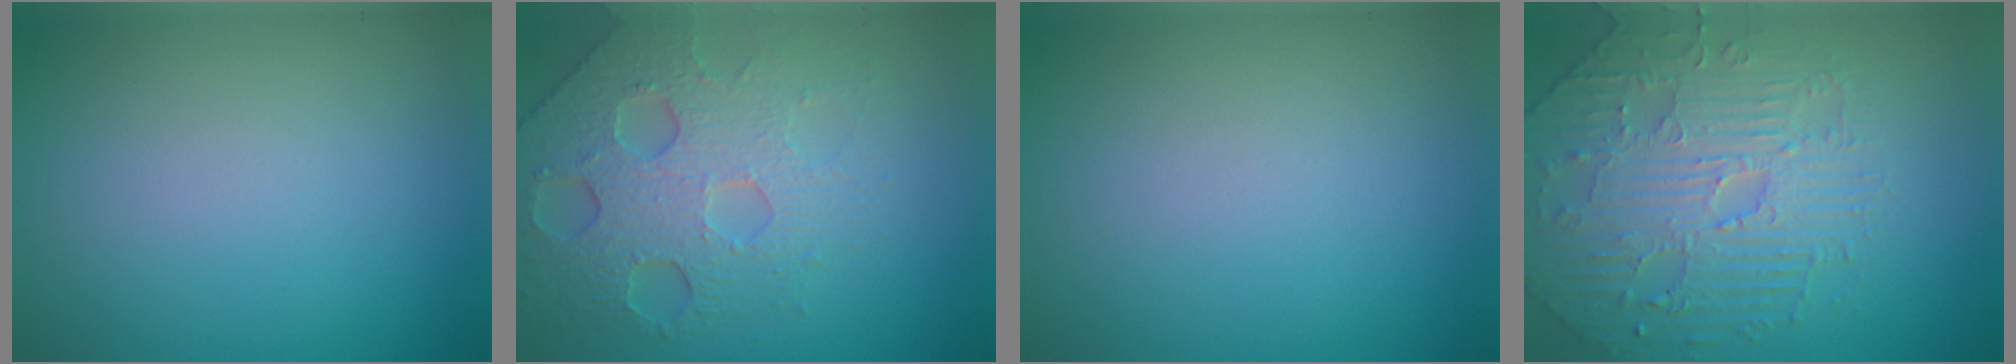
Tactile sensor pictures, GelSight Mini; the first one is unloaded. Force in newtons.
{"total": 7.3, "press": 5.1, "slide": 5.2}
{"total": 0.0}
{"total": 4.7, "press": 4.7, "slide": 0.5}